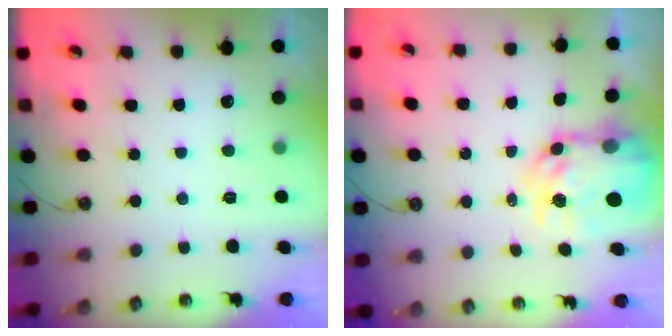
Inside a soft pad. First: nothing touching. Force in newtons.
{"total": 11.7, "press": 11.7, "slide": 1.0}